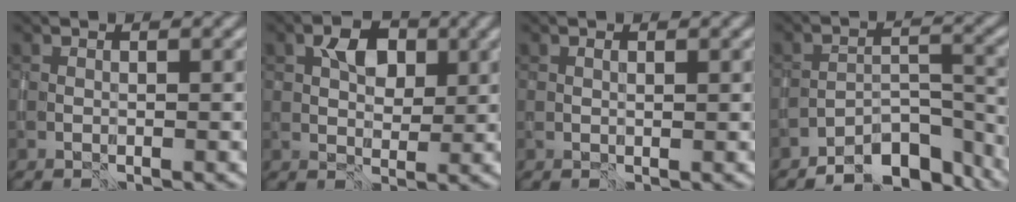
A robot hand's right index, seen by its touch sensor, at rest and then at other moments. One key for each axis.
{"total": 3.7, "fx": 1.3, "fy": 2.5, "fz": 2.4, "tx": -0.037, "ty": 0.004, "tz": 0.021}
{"total": 0.5, "fx": 0.3, "fy": 0.2, "fz": 0.3, "tx": -0.006, "ty": 0.000, "tz": 0.009}
{"total": 6.5, "fx": -5.7, "fy": 2.0, "fz": 2.4, "tx": -0.022, "ty": 0.007, "tz": -0.098}